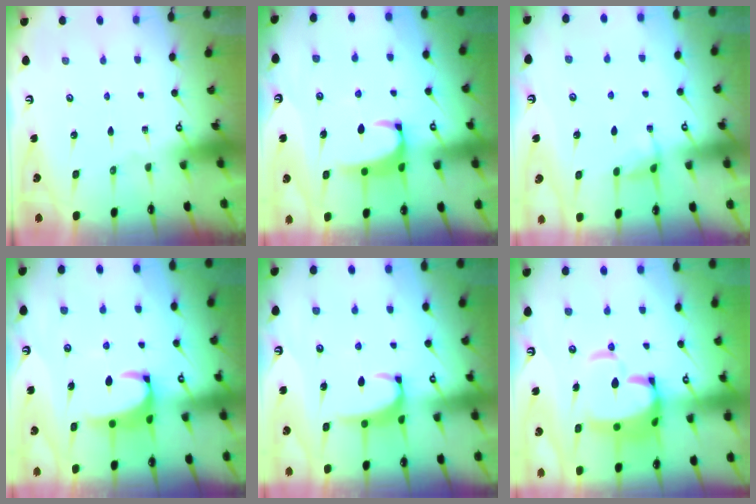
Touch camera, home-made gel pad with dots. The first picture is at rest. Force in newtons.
{"total": 2.5, "press": 2.4, "slide": 0.8}
{"total": 2.9, "press": 2.9, "slide": 0.6}
{"total": 2.2, "press": 2.0, "slide": 0.9}
{"total": 2.2, "press": 2.1, "slide": 0.6}
{"total": 12.1, "press": 12.0, "slide": 2.1}